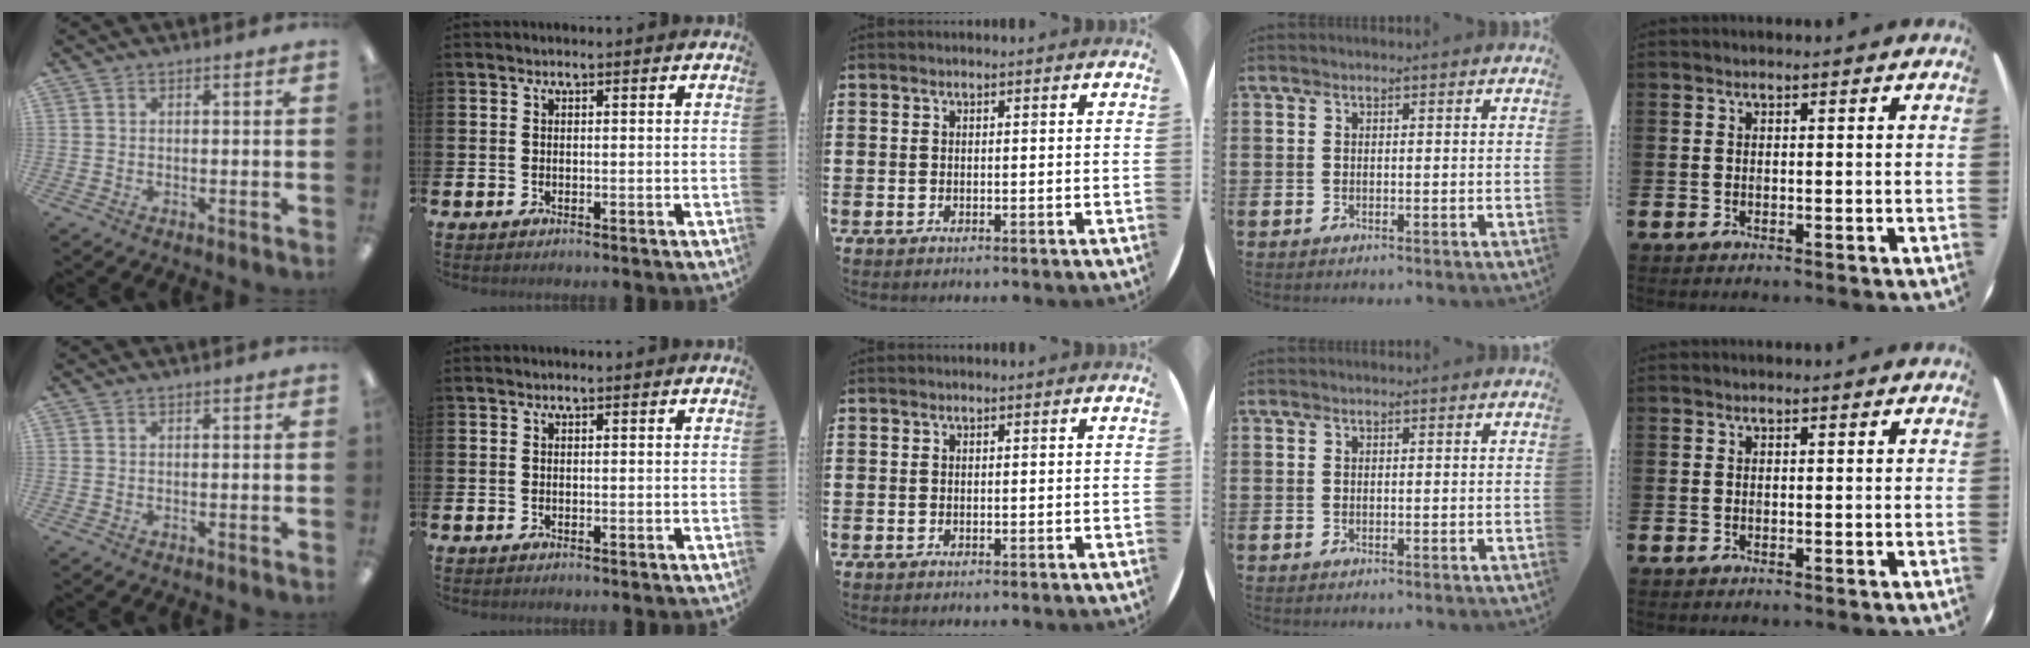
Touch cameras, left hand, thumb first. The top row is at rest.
{}